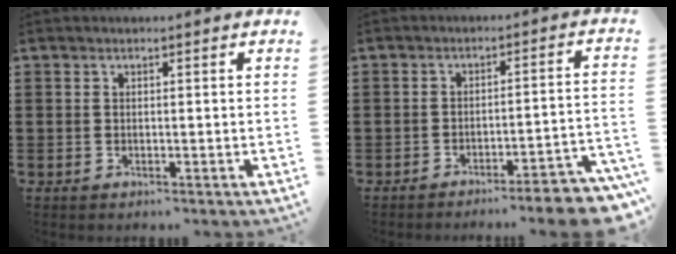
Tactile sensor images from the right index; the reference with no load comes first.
{"total": 4.9, "force": [-4.6, 0.1, 1.8], "torque": [-0.027, -0.006, -0.088]}